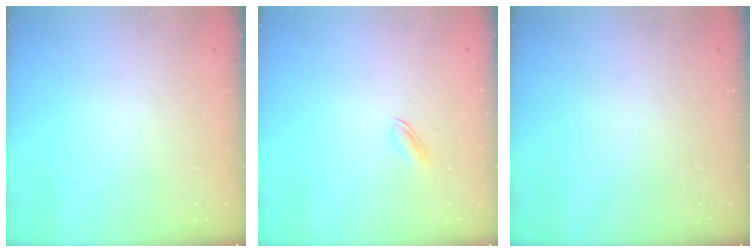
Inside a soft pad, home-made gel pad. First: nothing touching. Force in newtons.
{"total": 2.7, "press": 2.6, "slide": 0.7}
{"total": 0.0}